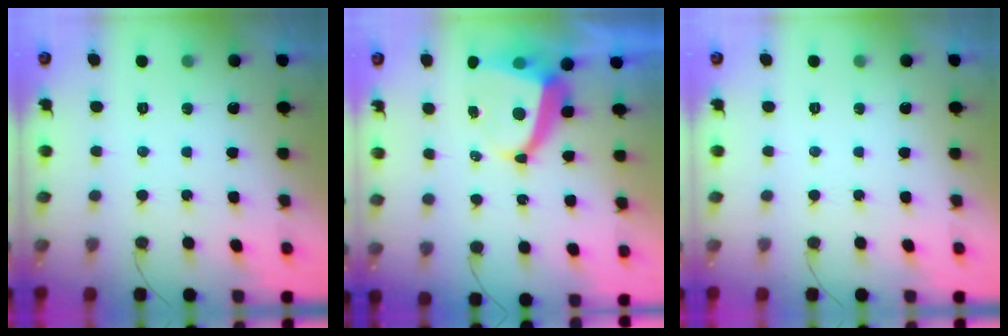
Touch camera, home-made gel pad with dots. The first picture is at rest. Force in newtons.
{"total": 8.6, "press": 8.5, "slide": 1.0}
{"total": 0.0}